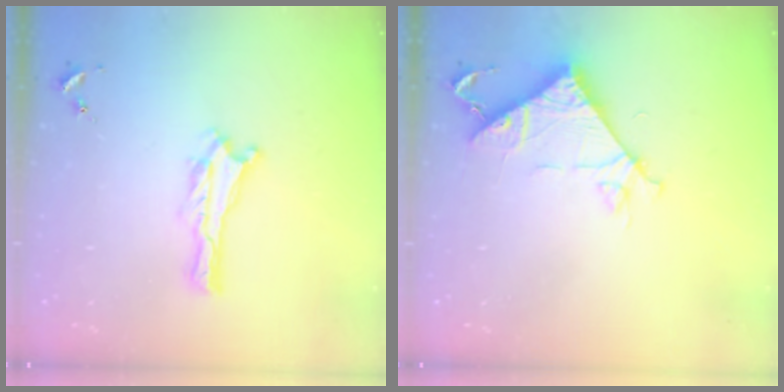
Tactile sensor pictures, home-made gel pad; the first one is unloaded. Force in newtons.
{"total": 7.5, "press": 7.5, "slide": 0.4}